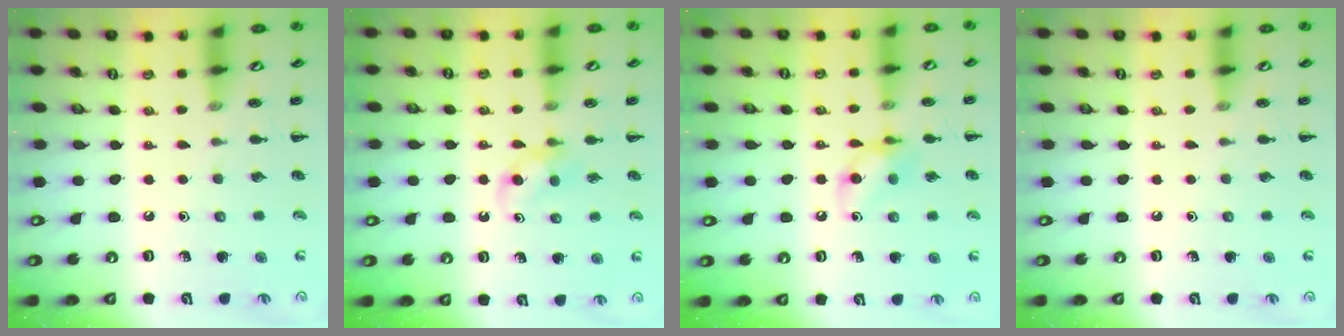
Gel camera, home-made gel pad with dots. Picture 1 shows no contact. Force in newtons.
{"total": 3.7, "press": 3.5, "slide": 1.2}
{"total": 9.0, "press": 9.0, "slide": 1.0}
{"total": 0.0}